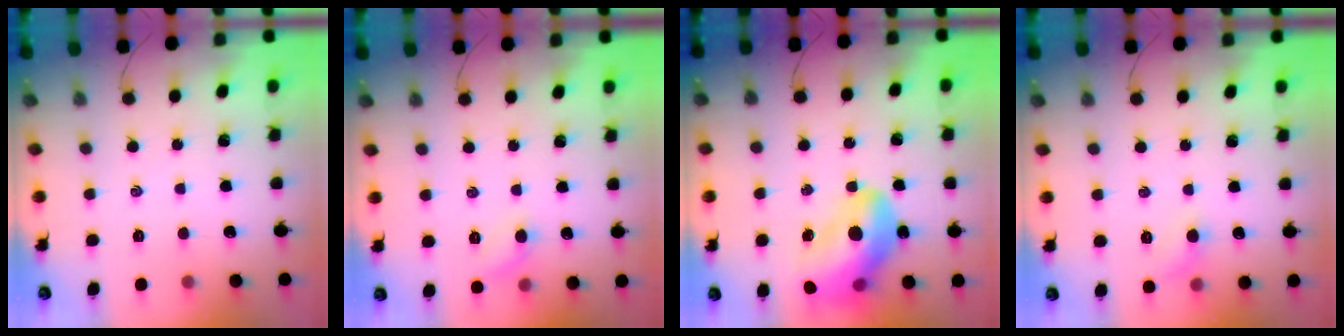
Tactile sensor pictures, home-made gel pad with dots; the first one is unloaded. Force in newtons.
{"total": 6.3, "press": 5.9, "slide": 2.0}
{"total": 18.4, "press": 17.6, "slide": 5.4}
{"total": 5.4, "press": 5.2, "slide": 1.7}